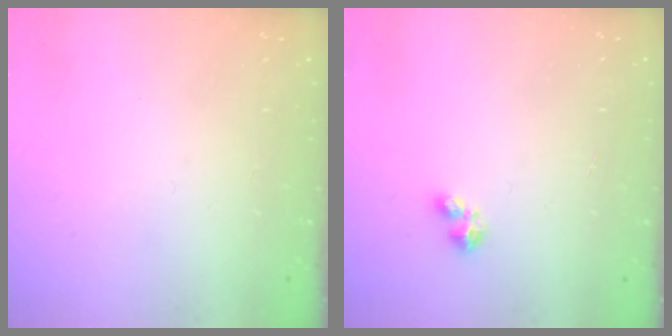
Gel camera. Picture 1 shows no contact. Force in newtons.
{"total": 2.4, "press": 2.4, "slide": 0.4}